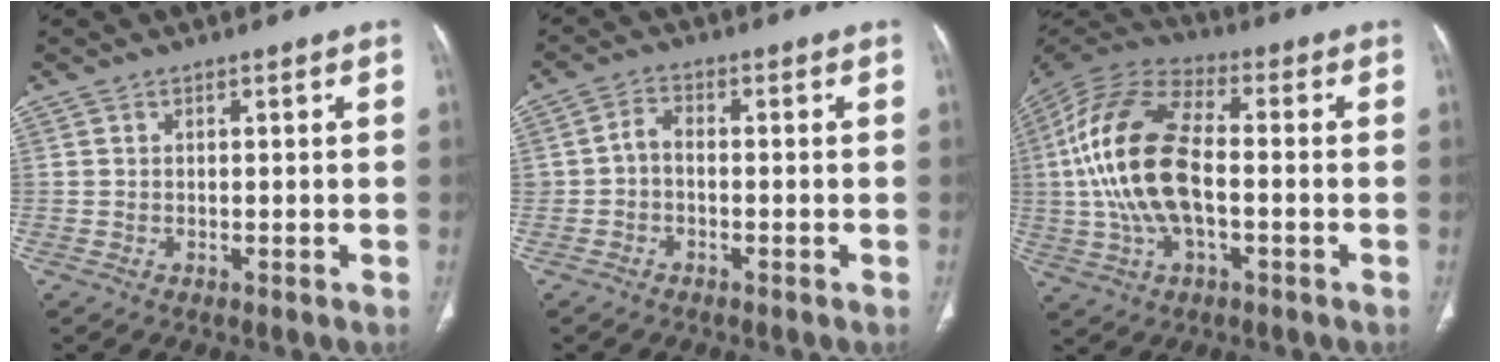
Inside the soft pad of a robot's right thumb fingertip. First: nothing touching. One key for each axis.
{"total": 2.8, "fx": -0.7, "fy": 1.9, "fz": 2.0, "tx": -0.028, "ty": 0.018, "tz": -0.021}
{"total": 19.0, "fx": -0.8, "fy": 9.5, "fz": 16.5, "tx": -0.342, "ty": 0.026, "tz": -0.018}